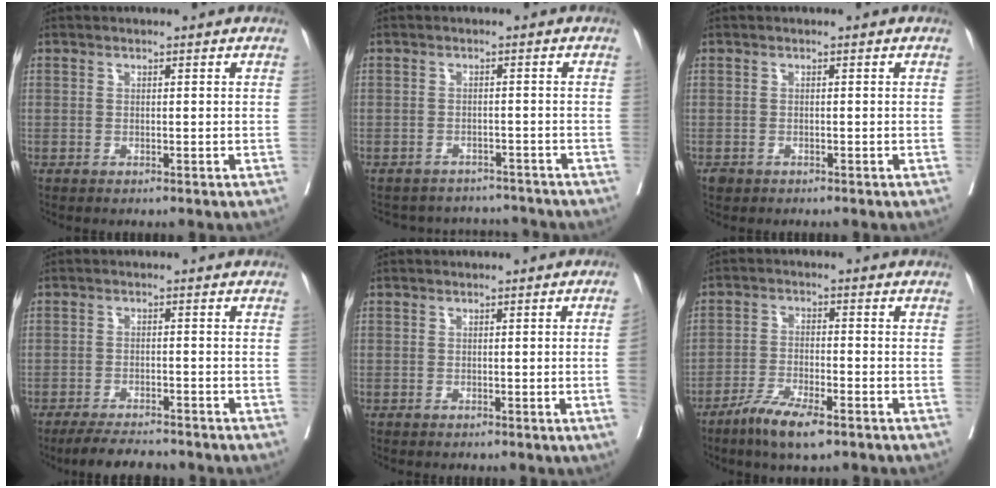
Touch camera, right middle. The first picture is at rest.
{"total": 8.3, "force": [-7.9, 2.5, 0.2], "torque": [-0.003, 0.021, -0.095]}
{"total": 1.0, "force": [-0.7, 0.7, 0.2], "torque": [-0.008, 0.001, -0.012]}
{"total": 6.3, "force": [-5.7, 1.1, 2.4], "torque": [-0.035, -0.014, -0.093]}
{"total": 2.2, "force": [-0.3, -0.6, 2.1], "torque": [-0.026, 0.000, -0.004]}
{"total": 6.9, "force": [-4.7, 1.2, 4.9], "torque": [-0.094, -0.010, -0.083]}